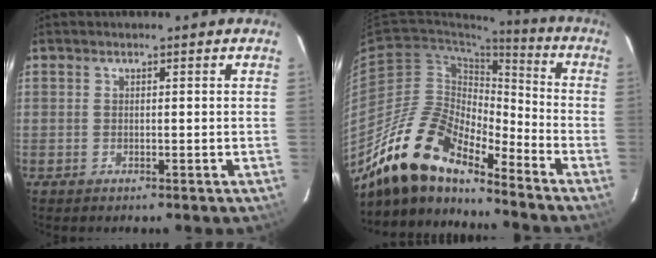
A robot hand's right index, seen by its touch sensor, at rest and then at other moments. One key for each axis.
{"total": 17.9, "fx": -14.7, "fy": 5.2, "fz": 8.9, "tx": -0.155, "ty": -0.006, "tz": -0.282}